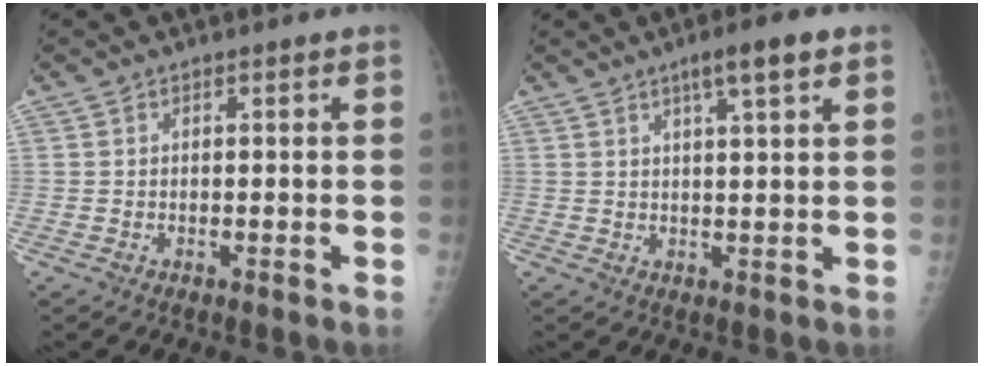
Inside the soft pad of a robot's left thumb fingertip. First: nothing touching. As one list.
[{"total": 6.0, "force": [3.3, 0.8, 4.9], "torque": [-0.077, -0.005, 0.052]}]